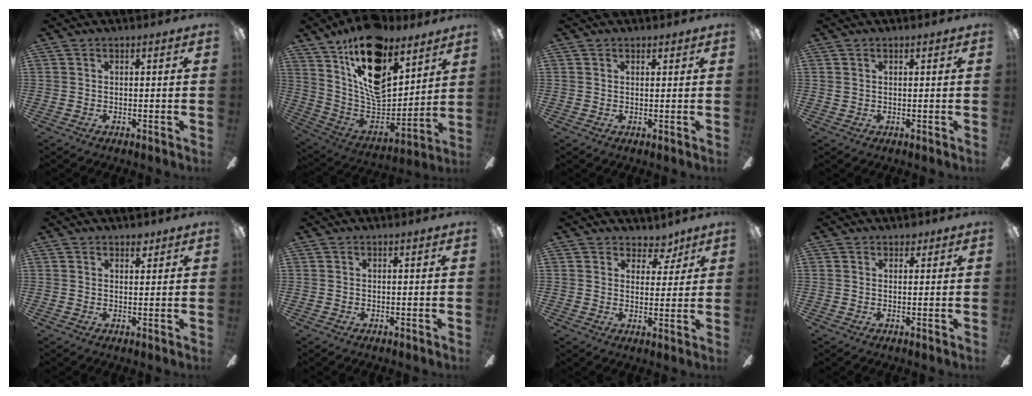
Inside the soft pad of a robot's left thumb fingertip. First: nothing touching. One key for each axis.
{"total": 19.6, "fx": 12.2, "fy": 9.8, "fz": 11.7, "tx": -0.208, "ty": -0.079, "tz": 0.215}
{"total": 1.0, "fx": 0.9, "fy": 0.5, "fz": 0.2, "tx": 0.004, "ty": -0.003, "tz": 0.015}
{"total": 0.8, "fx": 0.6, "fy": 0.6, "fz": 0.1, "tx": -0.001, "ty": 0.004, "tz": 0.009}
{"total": 2.7, "fx": 2.1, "fy": 1.5, "fz": 0.9, "tx": 0.004, "ty": -0.008, "tz": 0.033}
{"total": 0.0}
{"total": 5.5, "fx": 3.9, "fy": 3.6, "fz": 1.3, "tx": -0.010, "ty": -0.022, "tz": 0.068}
{"total": 1.5, "fx": 1.0, "fy": 1.2, "fz": 0.3, "tx": 0.010, "ty": -0.004, "tz": 0.015}